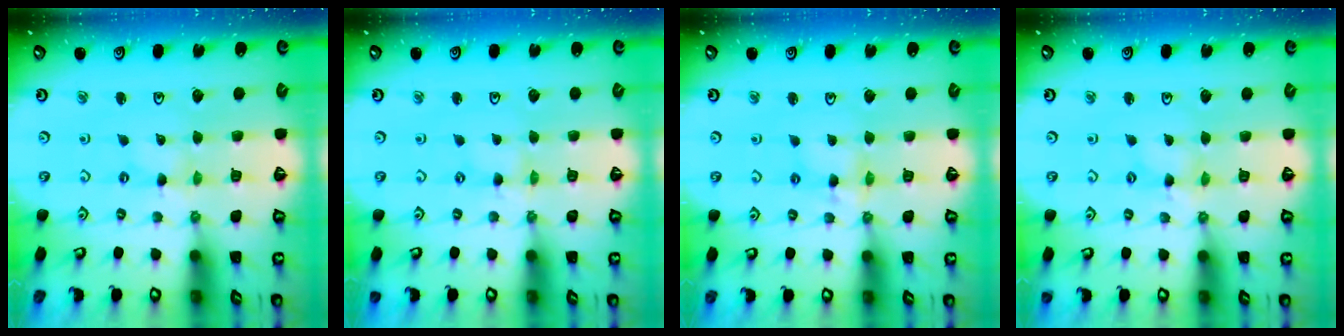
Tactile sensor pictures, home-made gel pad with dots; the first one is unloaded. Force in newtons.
{"total": 0.0}
{"total": 5.0, "press": 5.0, "slide": 0.4}
{"total": 1.2, "press": 1.2, "slide": 0.3}